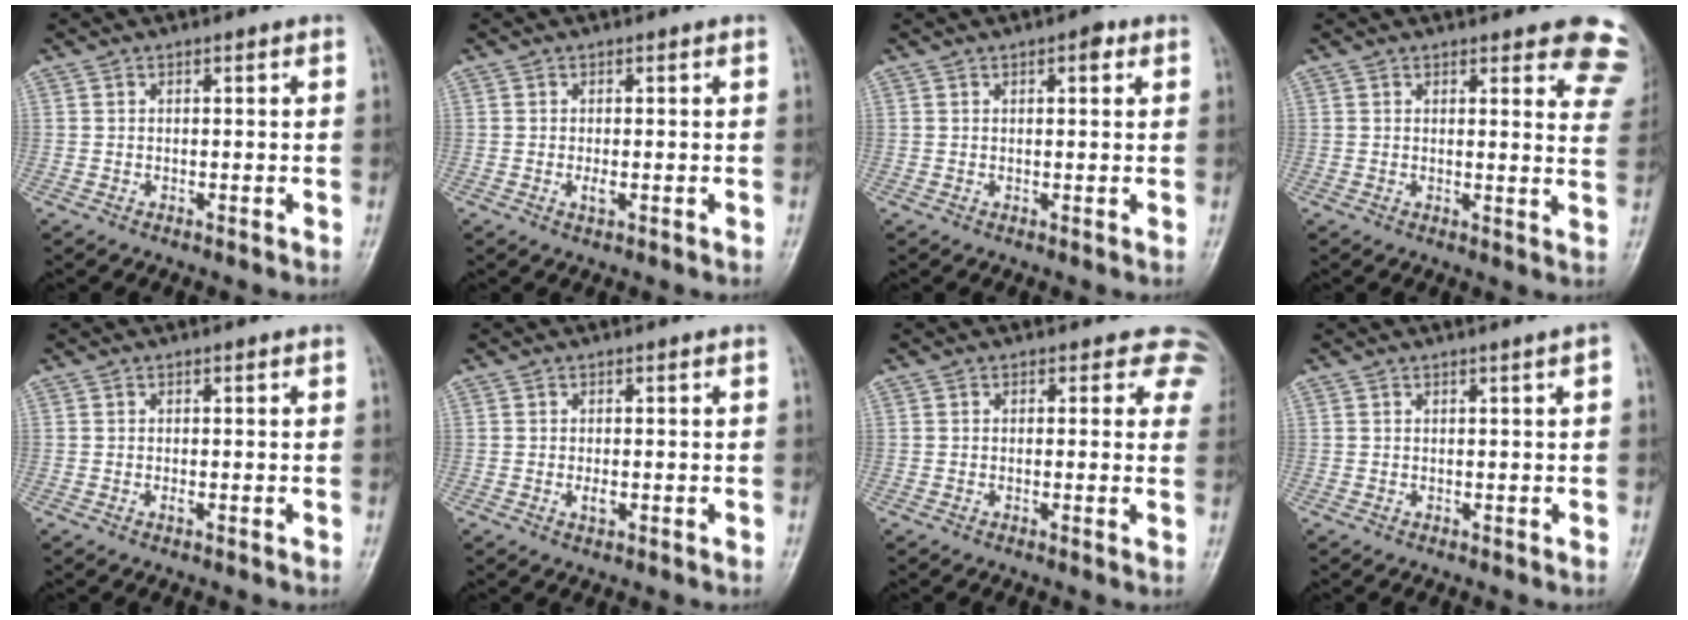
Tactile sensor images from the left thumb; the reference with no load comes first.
{"total": 1.5, "force": [-0.1, 0.4, 1.4], "torque": [-0.026, 0.000, 0.000]}
{"total": 2.3, "force": [1.2, 0.9, 1.8], "torque": [-0.021, -0.001, 0.013]}
{"total": 10.6, "force": [8.4, 3.2, 5.7], "torque": [-0.023, -0.039, 0.070]}
{"total": 0.7, "force": [0.0, 0.1, 0.7], "torque": [-0.014, 0.003, 0.002]}
{"total": 1.6, "force": [-0.2, 0.6, 1.4], "torque": [-0.024, -0.003, -0.001]}
{"total": 4.9, "force": [3.4, 3.1, 1.5], "torque": [0.023, -0.008, 0.010]}
{"total": 1.5, "force": [0.5, -0.1, 1.4], "torque": [-0.021, 0.003, 0.007]}